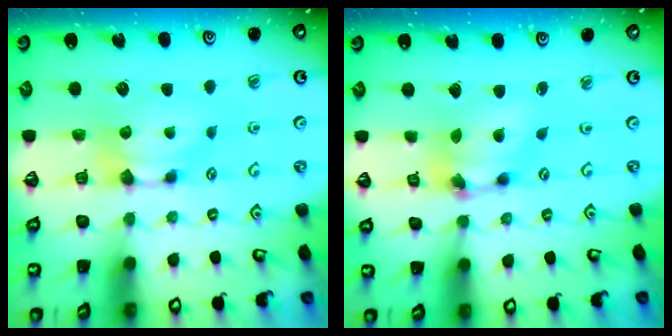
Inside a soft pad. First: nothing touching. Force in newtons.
{"total": 4.8, "press": 4.4, "slide": 1.9}